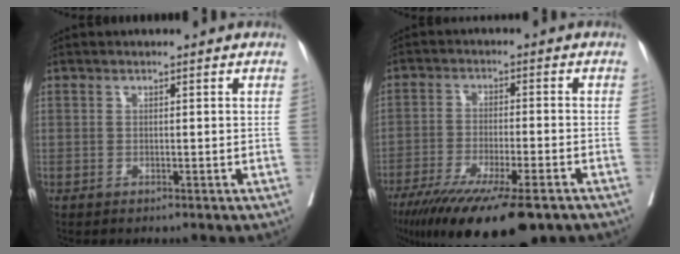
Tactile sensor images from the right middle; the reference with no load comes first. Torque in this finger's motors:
{"motor_torque": [1.27, -0.87, 0.43, 0.11]}